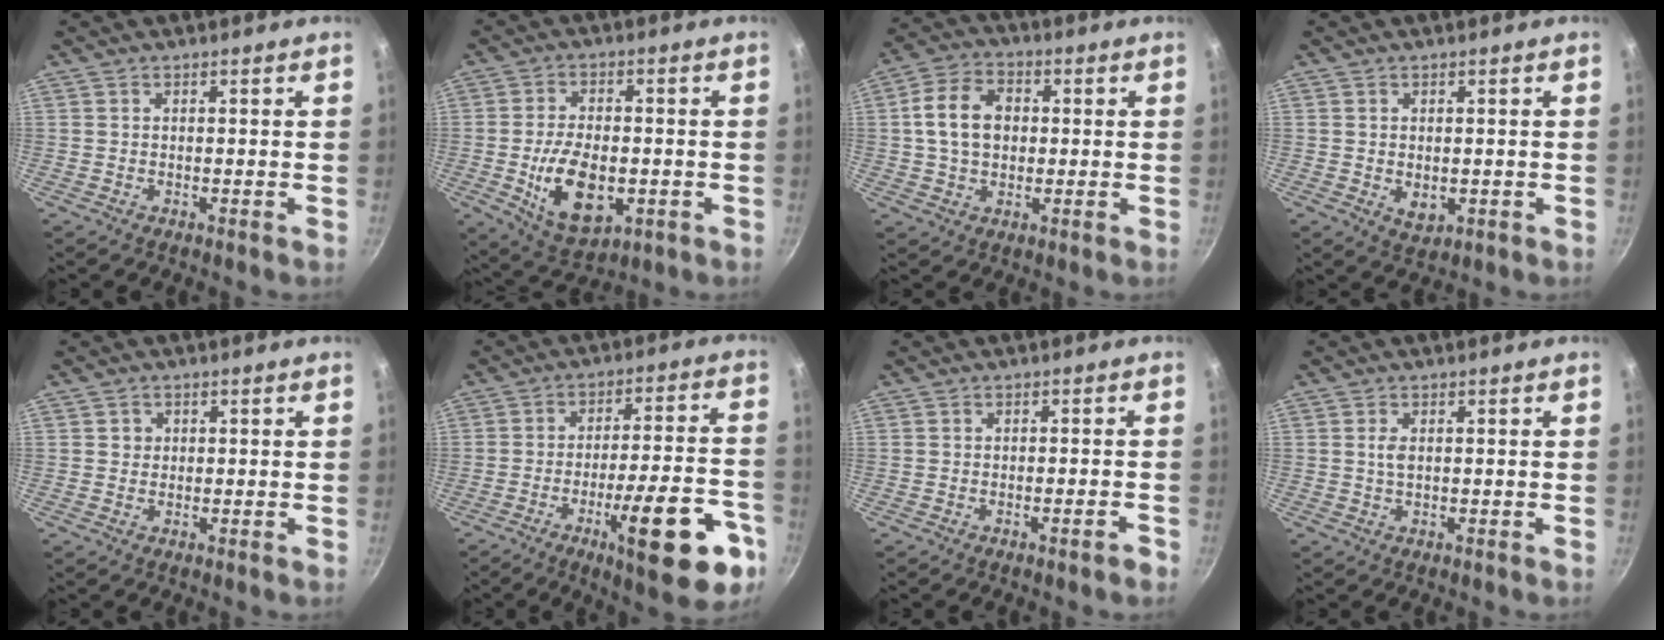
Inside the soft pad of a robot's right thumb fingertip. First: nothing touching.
{"total": 13.3, "force": [-2.7, 7.6, 10.6], "torque": [-0.171, 0.002, -0.033]}
{"total": 10.5, "force": [1.0, 7.9, 6.9], "torque": [-0.108, 0.017, 0.010]}
{"total": 3.5, "force": [-0.2, 2.4, 2.5], "torque": [-0.038, -0.010, 0.002]}
{"total": 1.6, "force": [0.3, 1.5, 0.3], "torque": [0.006, 0.003, 0.003]}
{"total": 19.9, "force": [-9.1, 5.8, 16.7], "torque": [-0.192, 0.044, -0.126]}
{"total": 2.2, "force": [-1.4, 0.1, 1.7], "torque": [-0.023, 0.013, -0.016]}
{"total": 1.7, "force": [0.3, 0.9, 1.4], "torque": [-0.029, -0.001, 0.006]}